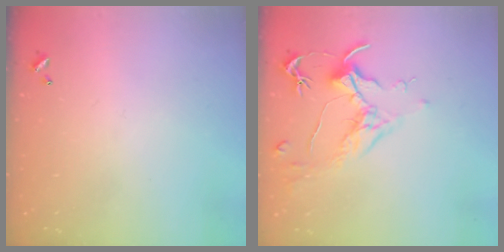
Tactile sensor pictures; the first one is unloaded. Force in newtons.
{"total": 1.6, "press": 1.4, "slide": 0.9}